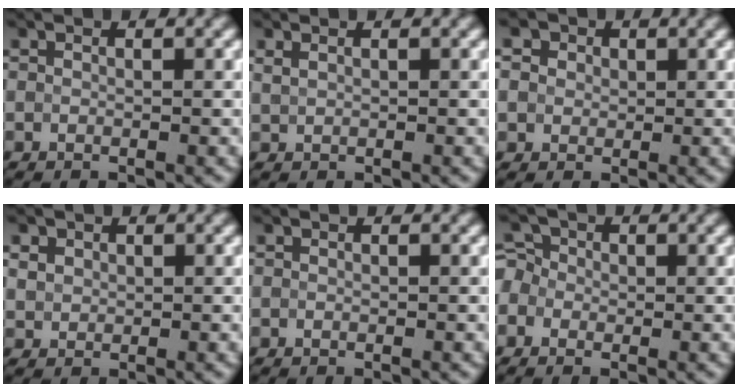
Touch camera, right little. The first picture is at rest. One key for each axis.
{"total": 0.7, "fx": 0.6, "fy": 0.3, "fz": 0.3, "tx": -0.012, "ty": 0.002, "tz": 0.015}
{"total": 4.9, "fx": 2.0, "fy": 3.8, "fz": 2.4, "tx": -0.048, "ty": 0.025, "tz": 0.004}
{"total": 1.3, "fx": 0.6, "fy": 1.1, "fz": 0.4, "tx": -0.005, "ty": -0.001, "tz": 0.012}
{"total": 0.0}
{"total": 2.8, "fx": -0.1, "fy": 2.6, "fz": 1.1, "tx": -0.010, "ty": 0.019, "tz": -0.028}